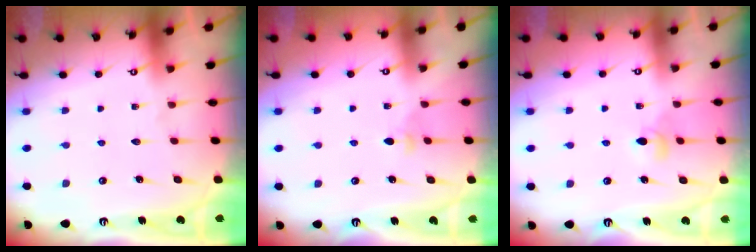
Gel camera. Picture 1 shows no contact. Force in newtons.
{"total": 2.8, "press": 2.7, "slide": 0.8}
{"total": 4.1, "press": 4.0, "slide": 0.8}